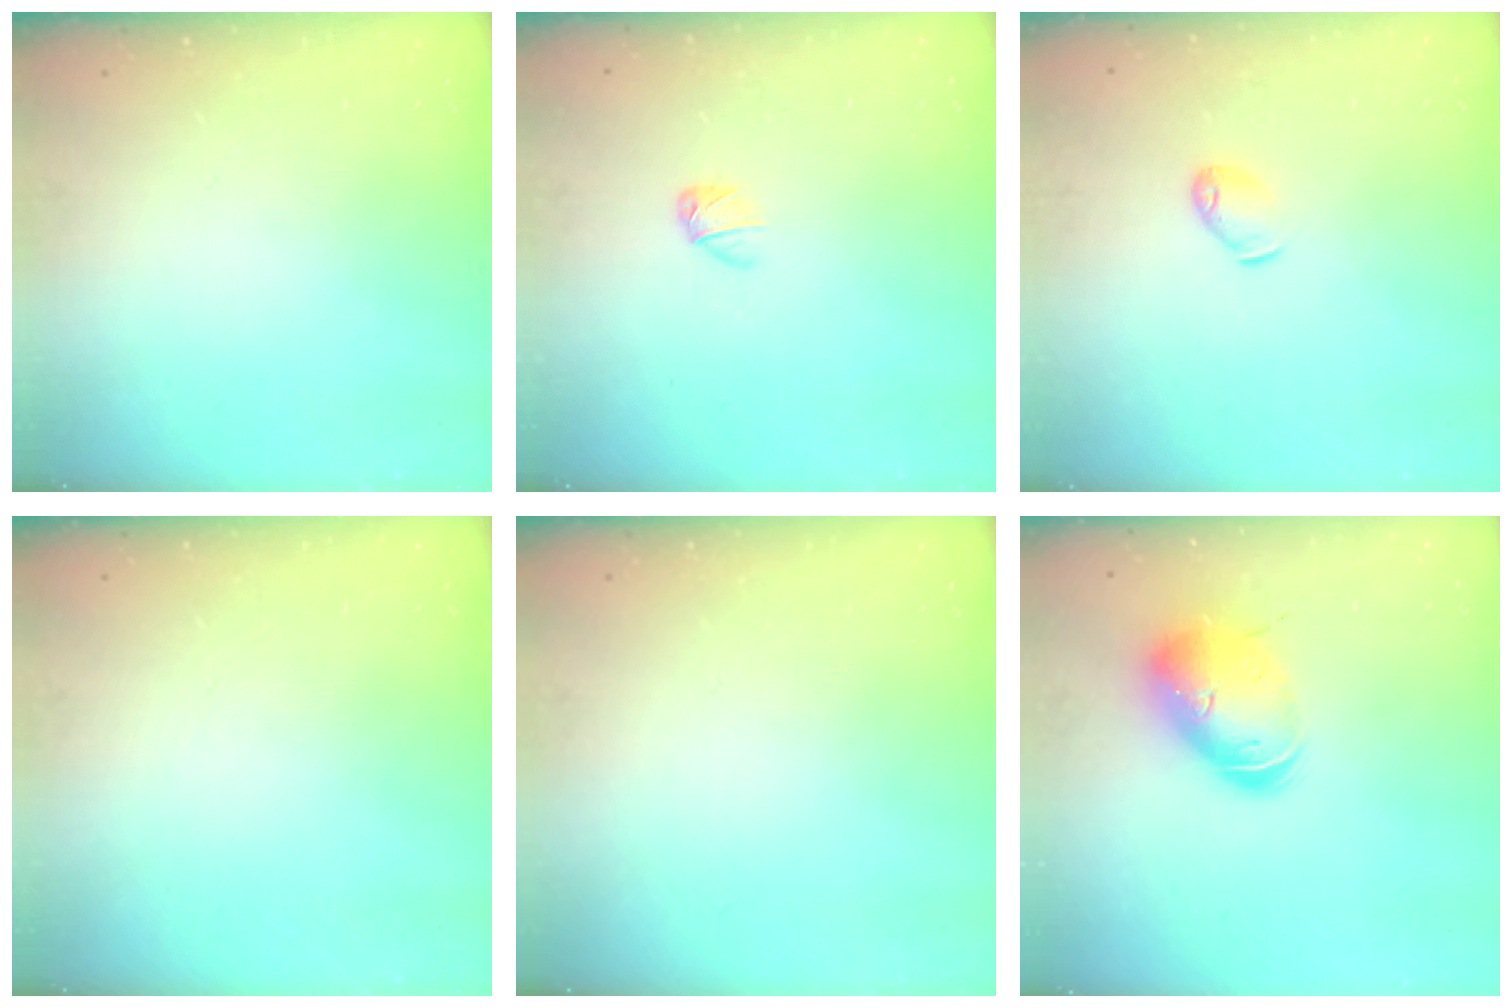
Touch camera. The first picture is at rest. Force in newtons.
{"total": 3.1, "press": 3.0, "slide": 0.7}
{"total": 6.2, "press": 6.0, "slide": 1.3}
{"total": 0.0}
{"total": 0.0}
{"total": 13.6, "press": 13.4, "slide": 2.3}